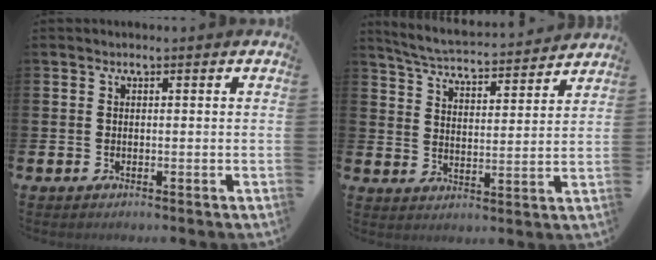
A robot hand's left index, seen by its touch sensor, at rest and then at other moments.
{"total": 5.3, "force": [5.2, 0.3, 1.0], "torque": [-0.041, -0.043, 0.087]}